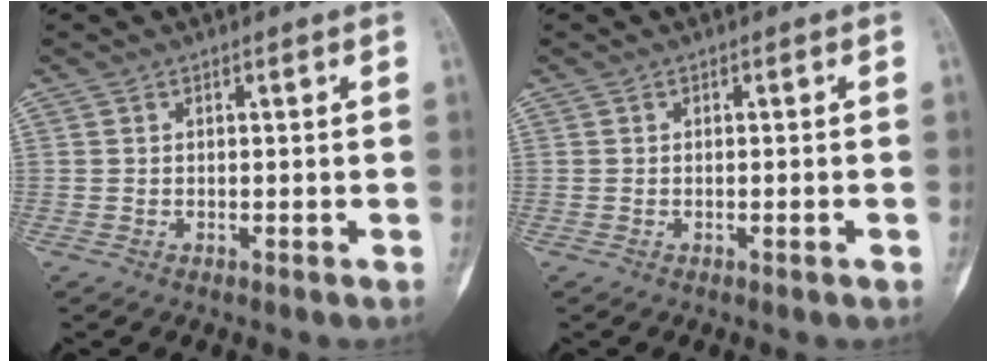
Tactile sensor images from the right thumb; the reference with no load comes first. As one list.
[{"total": 0.8, "force": [-0.4, 0.1, 0.7], "torque": [-0.010, 0.002, -0.002]}]